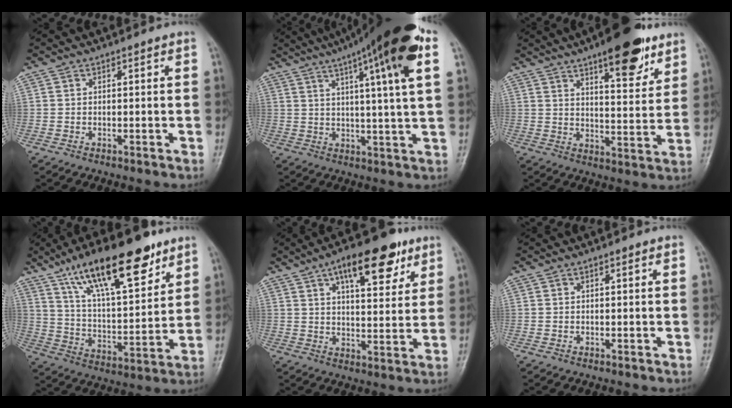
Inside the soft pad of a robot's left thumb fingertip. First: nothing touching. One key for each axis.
{"total": 19.8, "fx": 10.0, "fy": 2.0, "fz": 17.0, "tx": -0.253, "ty": -0.003, "tz": 0.135}
{"total": 14.2, "fx": 8.9, "fy": 4.7, "fz": 10.0, "tx": -0.107, "ty": -0.047, "tz": 0.128}
{"total": 21.5, "fx": 13.2, "fy": 7.5, "fz": 15.3, "tx": -0.222, "ty": -0.043, "tz": 0.230}
{"total": 14.3, "fx": 7.7, "fy": 6.0, "fz": 10.4, "tx": -0.118, "ty": -0.020, "tz": 0.114}
{"total": 0.0}